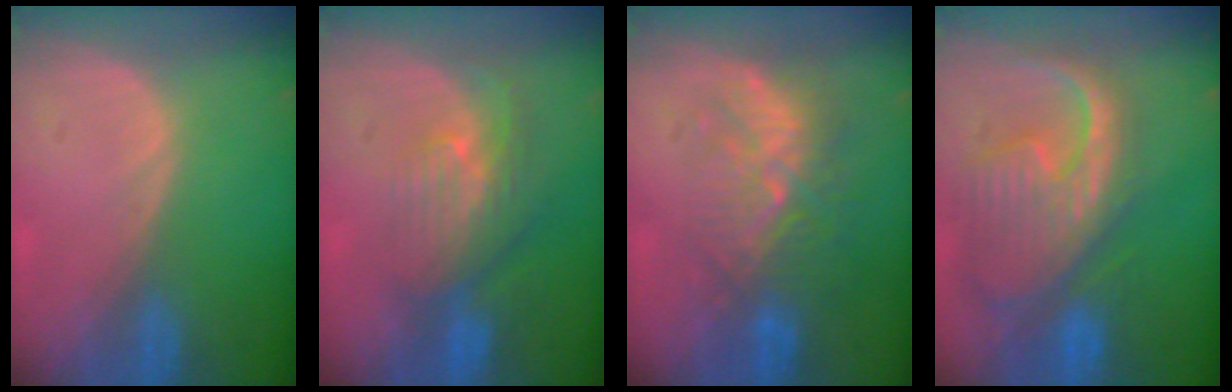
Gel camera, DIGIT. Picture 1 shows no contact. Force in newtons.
{"total": 7.9, "press": 7.0, "slide": 3.5}
{"total": 9.0, "press": 8.4, "slide": 3.3}
{"total": 12.6, "press": 10.8, "slide": 6.5}